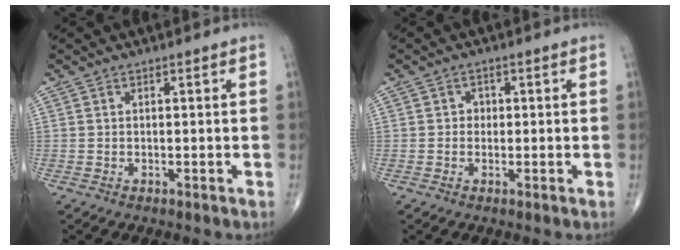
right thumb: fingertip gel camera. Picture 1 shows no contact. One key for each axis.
{"total": 1.4, "fx": 0.0, "fy": 1.3, "fz": 0.5, "tx": 0.004, "ty": 0.004, "tz": -0.005}